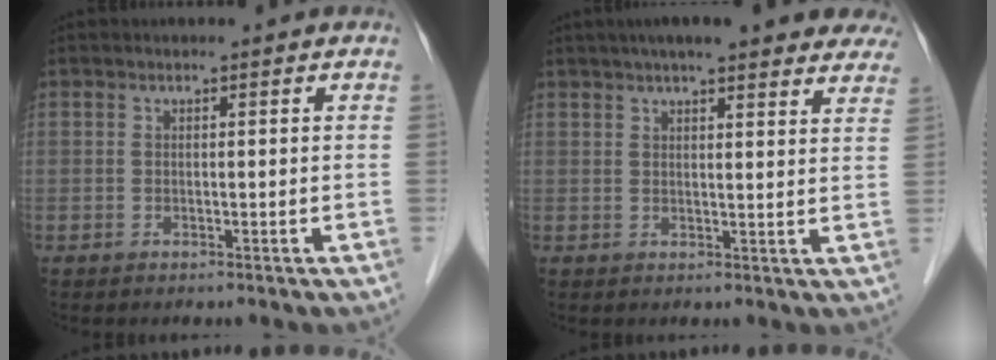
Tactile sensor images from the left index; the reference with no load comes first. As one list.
[{"total": 18.5, "force": [15.7, 3.4, 9.2], "torque": [-0.115, 0.038, 0.187]}]